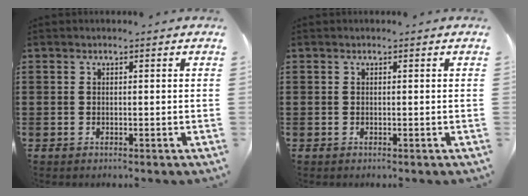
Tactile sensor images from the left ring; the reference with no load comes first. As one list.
[{"total": 0.0}]